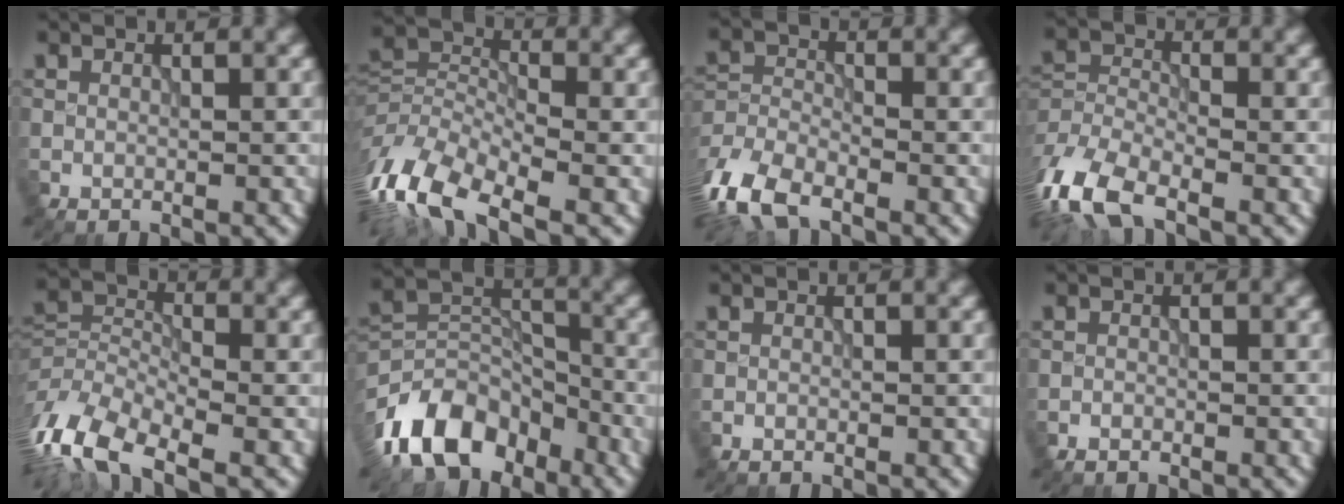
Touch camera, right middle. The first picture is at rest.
{"total": 9.8, "force": [-5.4, 4.5, 6.9], "torque": [-0.140, -0.004, -0.120]}
{"total": 6.1, "force": [-4.3, 2.7, 3.4], "torque": [-0.074, -0.007, -0.096]}
{"total": 7.5, "force": [-4.8, 3.5, 4.7], "torque": [-0.102, -0.009, -0.105]}
{"total": 8.8, "force": [-5.1, 4.1, 6.0], "torque": [-0.122, -0.007, -0.113]}
{"total": 9.9, "force": [-6.4, 5.7, 4.9], "torque": [-0.080, -0.003, -0.133]}
{"total": 0.0}
{"total": 0.6, "force": [-0.5, 0.3, 0.0], "torque": [0.004, -0.002, -0.010]}